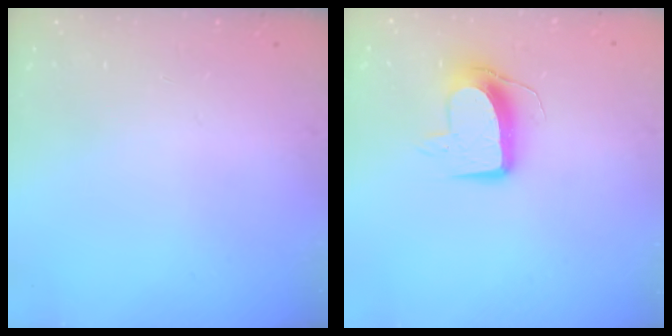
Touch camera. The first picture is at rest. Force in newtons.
{"total": 11.0, "press": 10.9, "slide": 0.7}